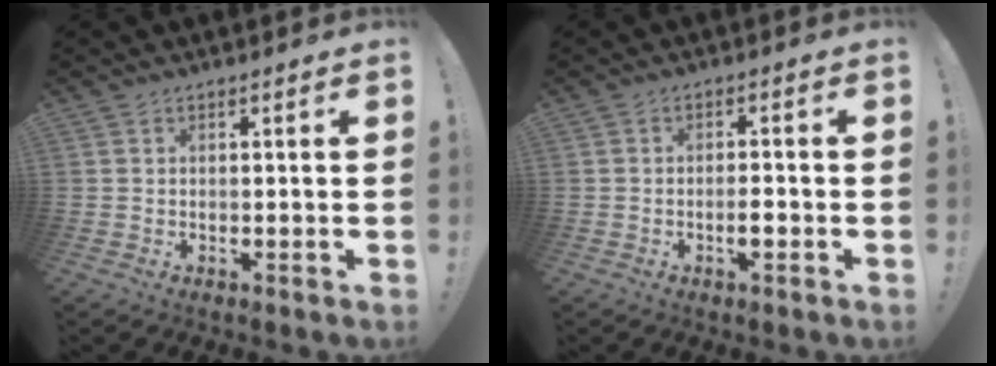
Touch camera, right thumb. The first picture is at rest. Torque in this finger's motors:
{"motor_torque": [1.26, 0.68, 0.13, -0.24, 0.02]}